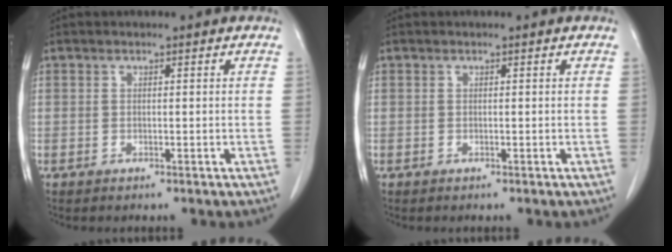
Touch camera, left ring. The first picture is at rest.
{"total": 0.0}